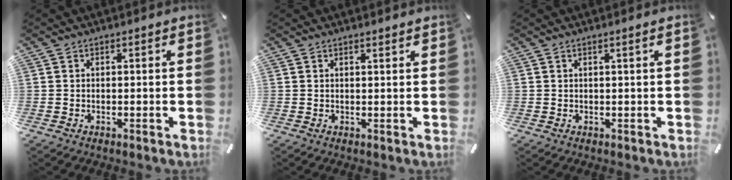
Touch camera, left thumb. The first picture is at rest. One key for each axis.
{"total": 0.8, "fx": 0.7, "fy": -0.1, "fz": 0.3, "tx": -0.007, "ty": -0.002, "tz": 0.013}
{"total": 1.2, "fx": 0.3, "fy": -0.2, "fz": 1.2, "tx": -0.019, "ty": -0.003, "tz": 0.005}